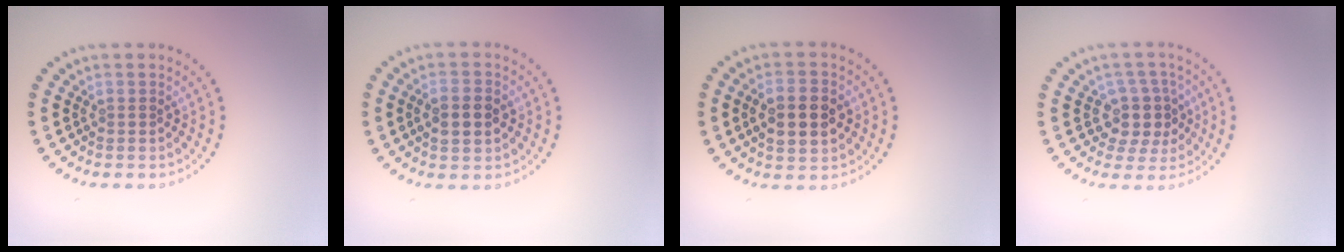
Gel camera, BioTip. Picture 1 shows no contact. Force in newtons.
{"total": 2.8, "press": 2.8, "slide": 0.2}
{"total": 3.9, "press": 3.9, "slide": 0.2}
{"total": 3.3, "press": 3.0, "slide": 1.5}